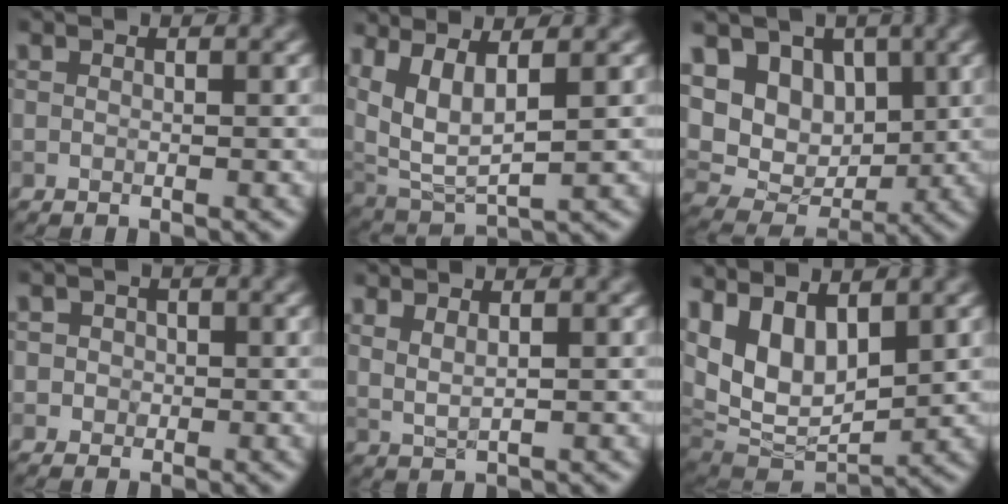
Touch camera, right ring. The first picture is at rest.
{"total": 5.9, "force": [2.7, 2.6, 4.6], "torque": [-0.104, 0.006, 0.057]}
{"total": 11.3, "force": [3.4, 8.6, 6.5], "torque": [-0.111, 0.025, 0.049]}
{"total": 2.0, "force": [0.4, 1.8, 0.6], "torque": [0.009, 0.001, 0.000]}
{"total": 2.1, "force": [1.2, 0.7, 1.5], "torque": [-0.028, -0.003, 0.022]}
{"total": 10.5, "force": [2.9, 5.9, 8.2], "torque": [-0.163, -0.008, 0.055]}